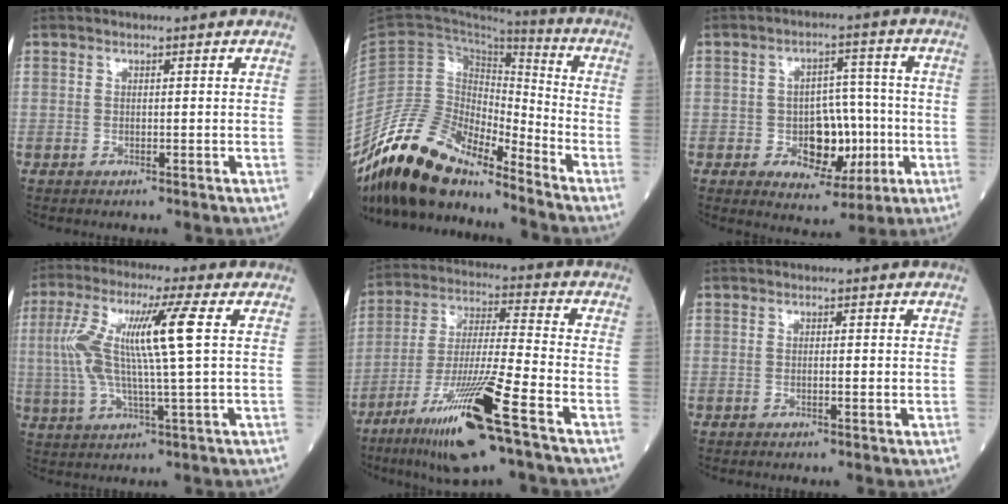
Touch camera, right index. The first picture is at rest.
{"total": 15.5, "force": [-13.2, 4.4, 6.8], "torque": [-0.126, 0.024, -0.250]}
{"total": 9.0, "force": [-1.9, 5.2, 7.1], "torque": [-0.101, 0.011, -0.019]}
{"total": 12.5, "force": [2.2, 0.3, 12.3], "torque": [-0.260, 0.020, 0.040]}
{"total": 16.0, "force": [-8.5, 0.1, 13.5], "torque": [-0.276, -0.036, -0.154]}
{"total": 1.0, "force": [0.0, 0.2, 1.0], "torque": [-0.017, -0.001, 0.000]}